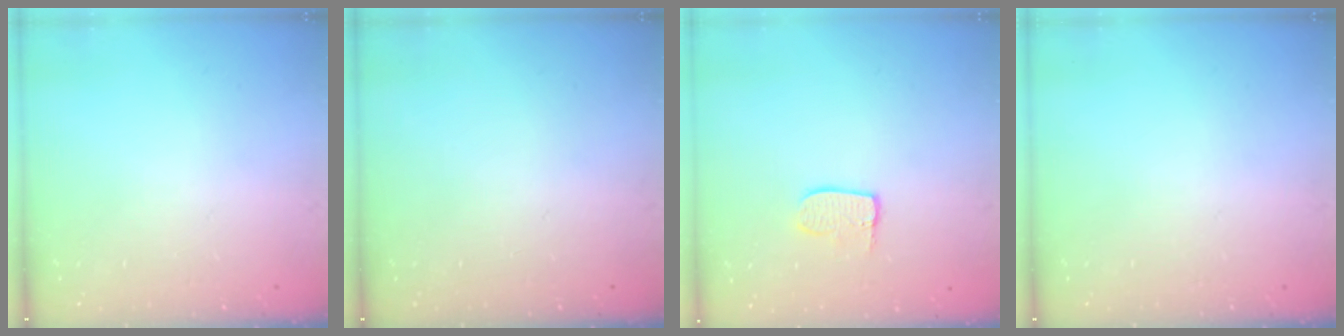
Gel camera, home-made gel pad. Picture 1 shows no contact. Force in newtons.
{"total": 0.0}
{"total": 6.8, "press": 6.8, "slide": 0.1}
{"total": 0.0}